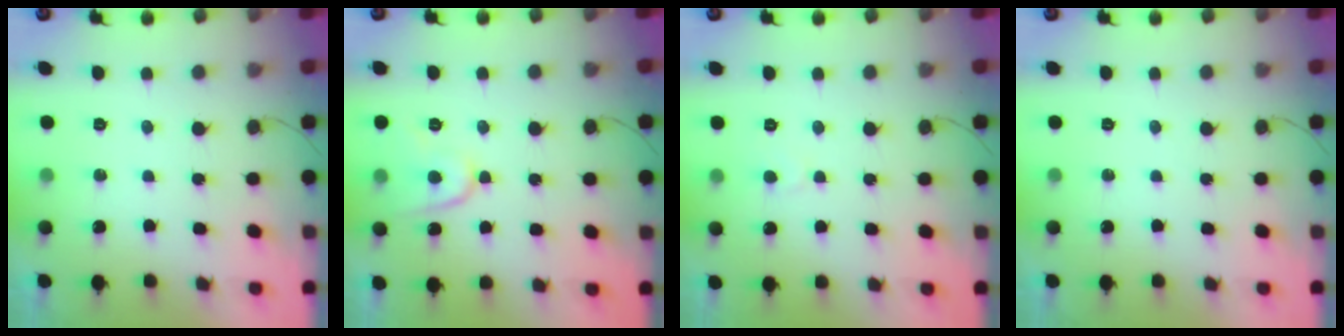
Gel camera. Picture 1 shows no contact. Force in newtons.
{"total": 9.0, "press": 8.9, "slide": 0.9}
{"total": 2.8, "press": 2.8, "slide": 0.3}
{"total": 0.0}